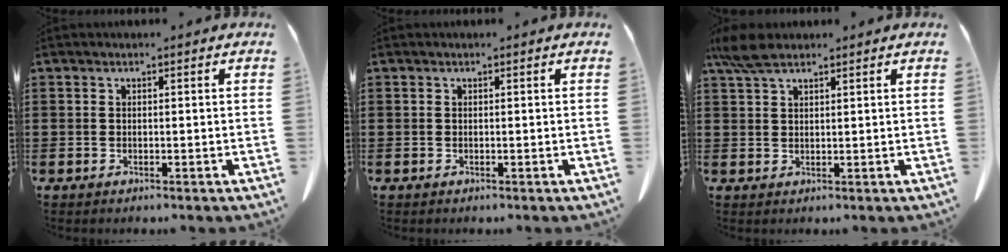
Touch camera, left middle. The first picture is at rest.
{"total": 0.0}
{"total": 4.7, "force": [3.3, 1.5, 3.0], "torque": [-0.075, 0.001, 0.060]}